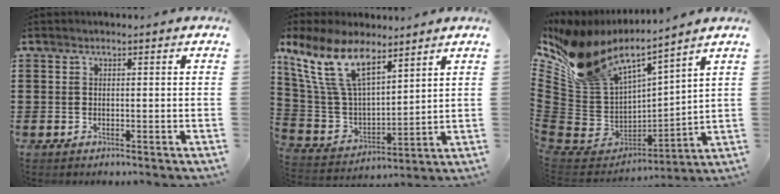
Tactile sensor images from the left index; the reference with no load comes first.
{"total": 13.6, "force": [8.9, 5.8, 8.5], "torque": [-0.212, -0.024, 0.165]}
{"total": 9.8, "force": [8.7, 3.1, 3.3], "torque": [-0.115, -0.071, 0.155]}